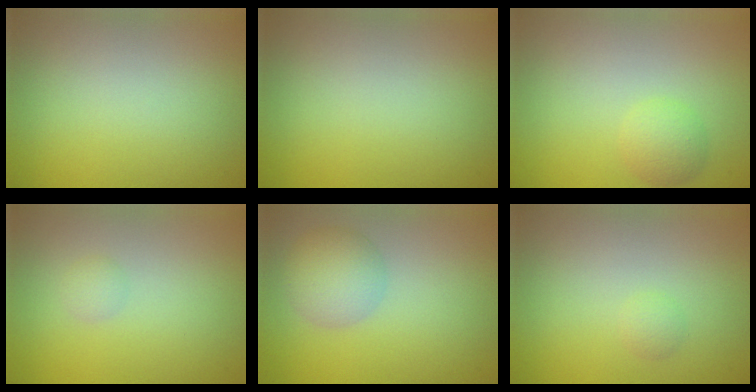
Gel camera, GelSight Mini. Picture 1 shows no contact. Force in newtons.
{"total": 0.0}
{"total": 1.8, "press": 1.8, "slide": 0.1}
{"total": 0.8, "press": 0.8, "slide": 0.1}
{"total": 3.7, "press": 3.7, "slide": 0.1}
{"total": 0.8, "press": 0.8, "slide": 0.0}